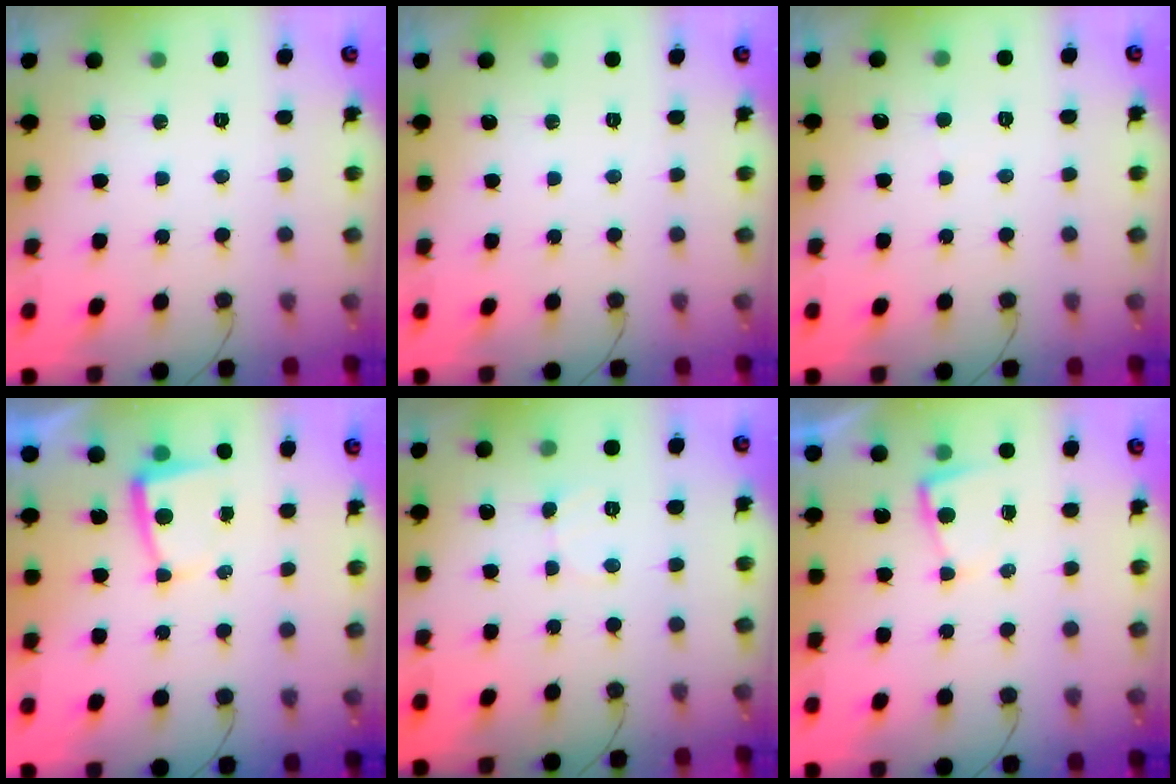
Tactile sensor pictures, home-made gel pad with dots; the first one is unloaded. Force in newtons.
{"total": 0.0}
{"total": 3.7, "press": 3.7, "slide": 0.4}
{"total": 2.9, "press": 2.9, "slide": 0.4}
{"total": 2.9, "press": 2.9, "slide": 0.3}
{"total": 2.0, "press": 2.0, "slide": 0.4}